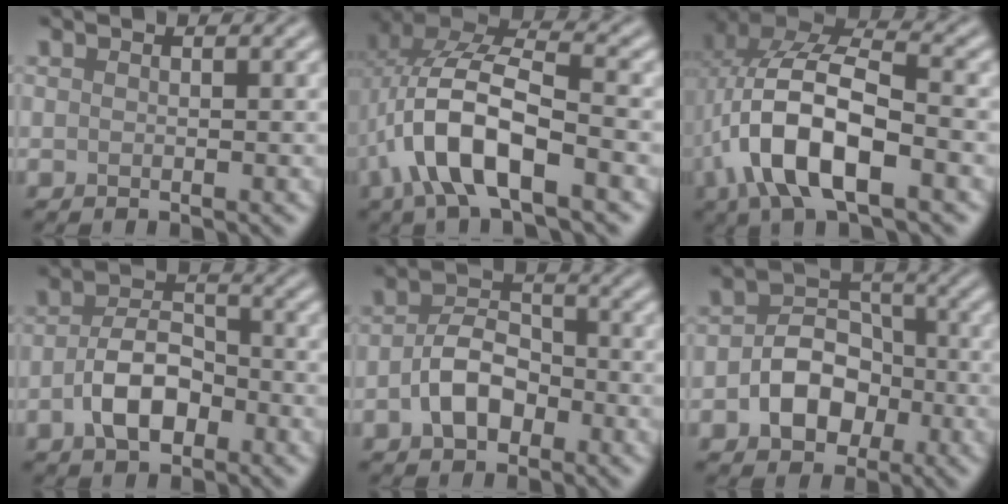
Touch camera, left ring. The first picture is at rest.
{"total": 8.8, "force": [-2.9, 3.6, 7.4], "torque": [-0.152, 0.013, -0.059]}
{"total": 10.1, "force": [-3.0, 4.6, 8.5], "torque": [-0.173, 0.009, -0.059]}
{"total": 5.1, "force": [-1.8, 3.0, 3.7], "torque": [-0.068, 0.007, -0.036]}
{"total": 4.6, "force": [-1.4, 3.1, 3.1], "torque": [-0.056, 0.007, -0.031]}
{"total": 5.4, "force": [-1.6, 4.1, 3.1], "torque": [-0.041, 0.002, -0.027]}